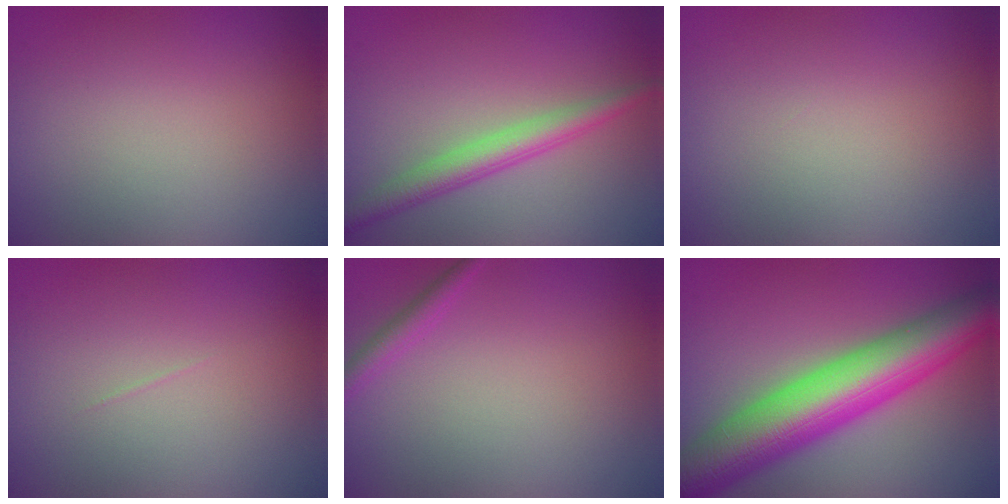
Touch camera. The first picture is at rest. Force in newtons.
{"total": 3.3, "press": 3.3, "slide": 0.0}
{"total": 0.0}
{"total": 0.0}
{"total": 1.4, "press": 1.4, "slide": 0.1}
{"total": 11.4, "press": 11.4, "slide": 0.3}